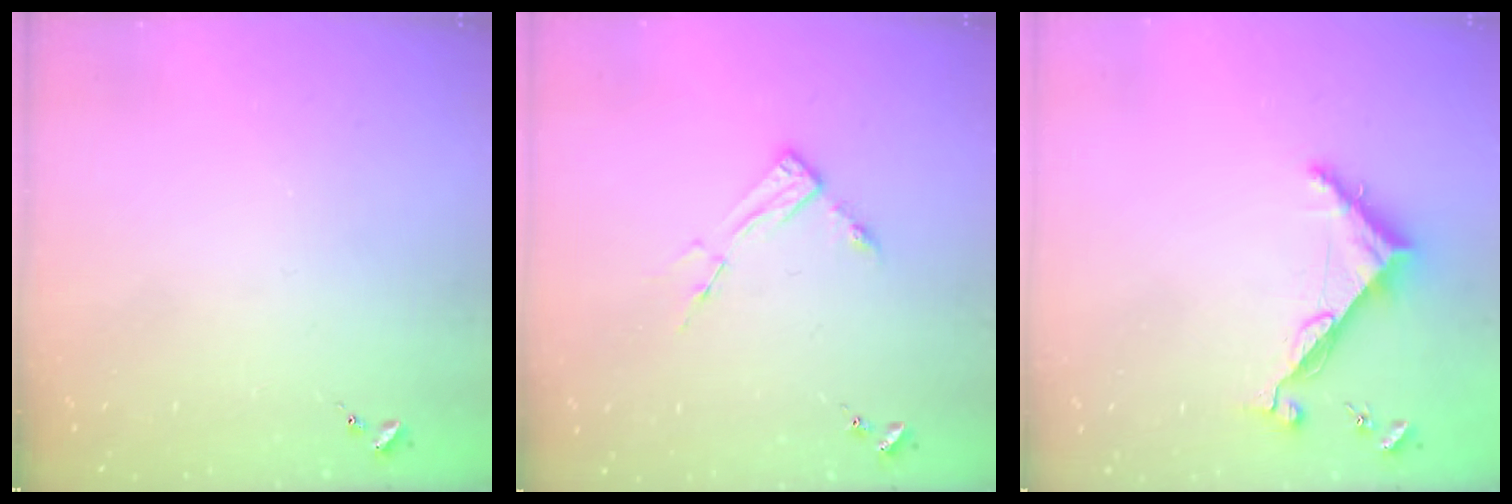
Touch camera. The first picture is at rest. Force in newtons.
{"total": 6.2, "press": 6.2, "slide": 0.4}
{"total": 6.8, "press": 6.8, "slide": 0.3}